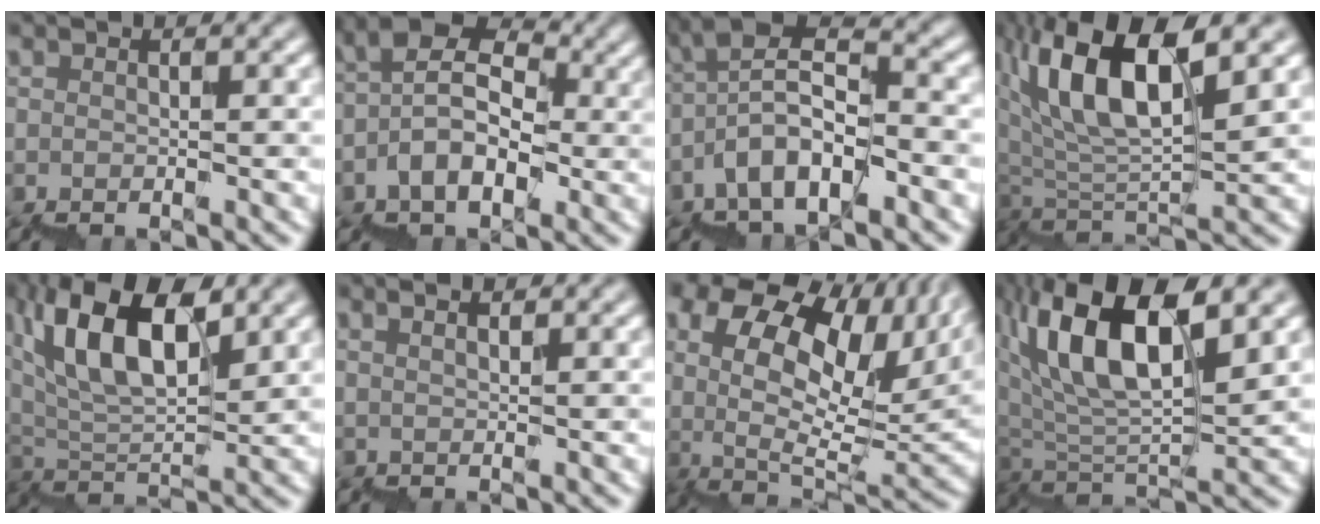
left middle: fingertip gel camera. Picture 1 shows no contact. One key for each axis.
{"total": 6.4, "fx": -0.1, "fy": 4.1, "fz": 4.9, "tx": -0.076, "ty": 0.033, "tz": -0.003}
{"total": 6.8, "fx": -1.9, "fy": 3.0, "fz": 5.7, "tx": -0.106, "ty": 0.028, "tz": -0.034}
{"total": 9.9, "fx": 6.3, "fy": 2.6, "fz": 7.2, "tx": -0.142, "ty": 0.023, "tz": 0.121}
{"total": 9.1, "fx": 5.7, "fy": 3.1, "fz": 6.4, "tx": -0.122, "ty": 0.023, "tz": 0.105}
{"total": 1.5, "fx": 1.3, "fy": 0.1, "fz": 0.6, "tx": 0.008, "ty": 0.004, "tz": 0.025}
{"total": 17.1, "fx": 7.1, "fy": 8.9, "fz": 12.7, "tx": -0.197, "ty": 0.030, "tz": 0.141}
{"total": 11.0, "fx": 6.7, "fy": 3.4, "fz": 8.0, "tx": -0.160, "ty": 0.024, "tz": 0.130}